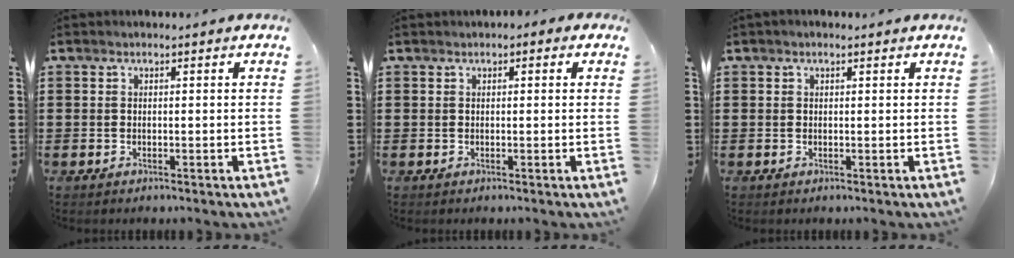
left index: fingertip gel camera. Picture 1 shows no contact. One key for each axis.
{"total": 0.8, "fx": 0.3, "fy": 0.6, "fz": 0.5, "tx": -0.011, "ty": 0.007, "tz": 0.004}
{"total": 0.6, "fx": 0.4, "fy": 0.2, "fz": 0.5, "tx": -0.009, "ty": 0.003, "tz": 0.008}